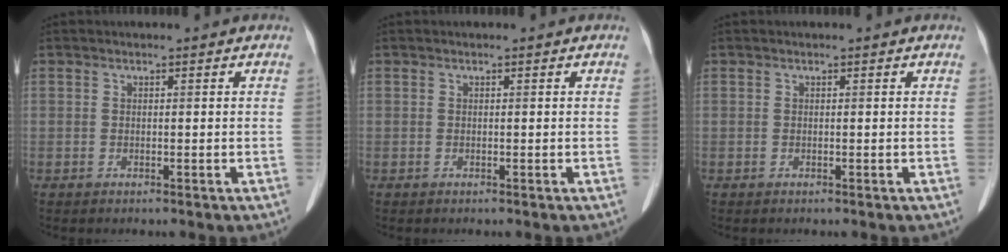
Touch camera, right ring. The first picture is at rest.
{"total": 0.0}
{"total": 0.0}